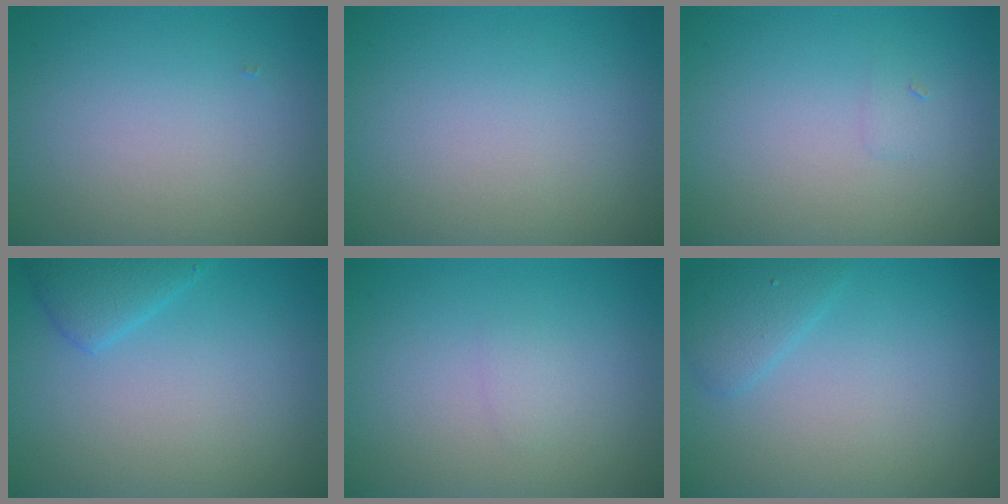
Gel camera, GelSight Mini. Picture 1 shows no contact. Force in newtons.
{"total": 0.0}
{"total": 0.5, "press": 0.5, "slide": 0.1}
{"total": 2.3, "press": 2.3, "slide": 0.1}
{"total": 0.7, "press": 0.7, "slide": 0.0}
{"total": 1.8, "press": 1.8, "slide": 0.1}